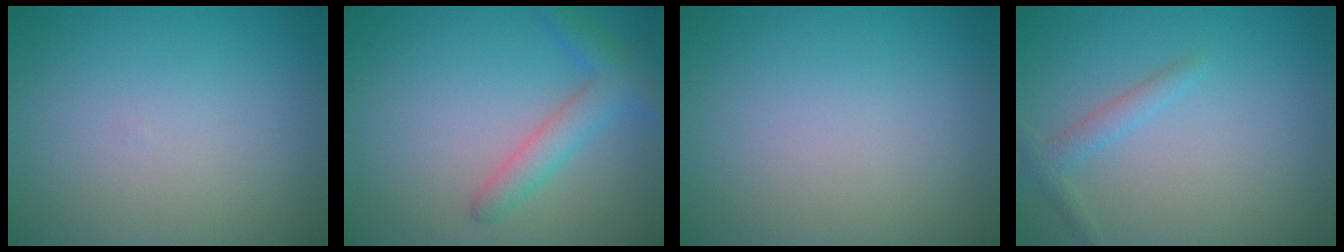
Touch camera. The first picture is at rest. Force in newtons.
{"total": 3.0, "press": 3.0, "slide": 0.2}
{"total": 0.0}
{"total": 1.6, "press": 1.6, "slide": 0.1}